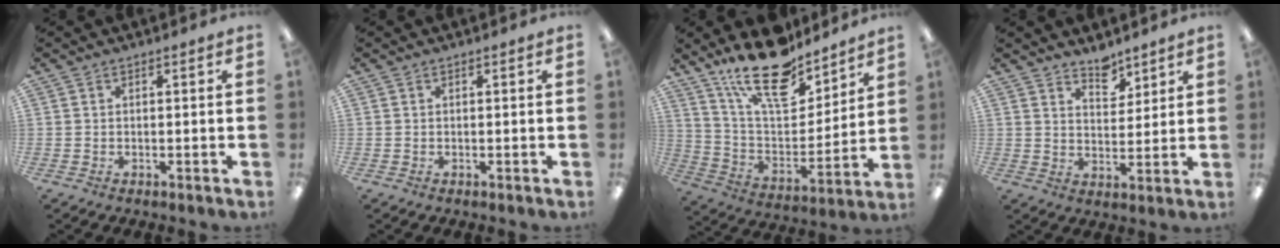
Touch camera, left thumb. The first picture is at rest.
{"total": 0.0}
{"total": 20.6, "force": [15.2, 8.3, 11.0], "torque": [-0.190, -0.093, 0.267]}
{"total": 5.8, "force": [5.2, 2.2, 1.1], "torque": [-0.004, -0.040, 0.093]}